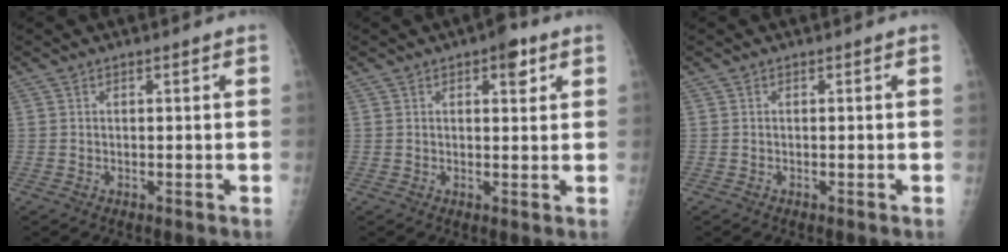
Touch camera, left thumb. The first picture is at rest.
{"total": 4.2, "force": [2.2, 1.8, 3.1], "torque": [-0.027, -0.006, 0.025]}
{"total": 0.0}